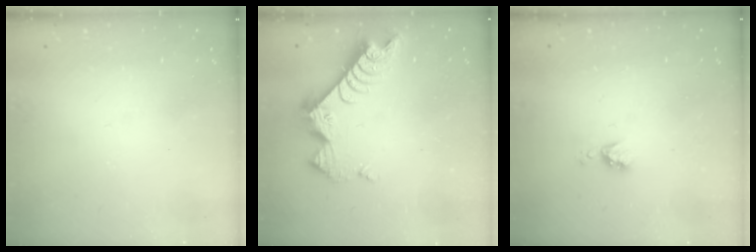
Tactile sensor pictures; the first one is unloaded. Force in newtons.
{"total": 9.7, "press": 9.7, "slide": 0.8}
{"total": 4.0, "press": 4.0, "slide": 0.5}